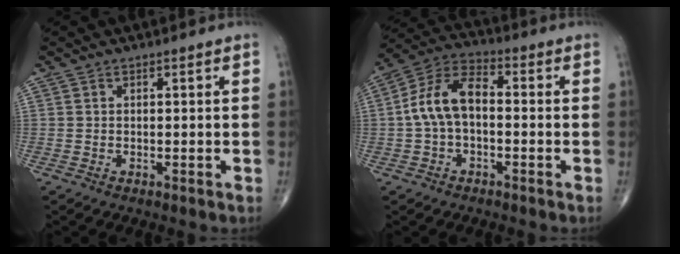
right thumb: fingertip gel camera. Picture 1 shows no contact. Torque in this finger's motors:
{"motor_torque": [-0.10, 0.26, 0.49, -0.16, 0.25]}